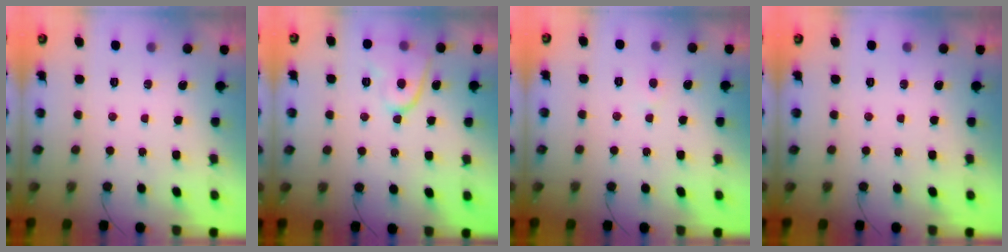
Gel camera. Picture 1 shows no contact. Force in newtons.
{"total": 9.5, "press": 9.4, "slide": 1.3}
{"total": 3.0, "press": 3.0, "slide": 0.3}
{"total": 0.0}